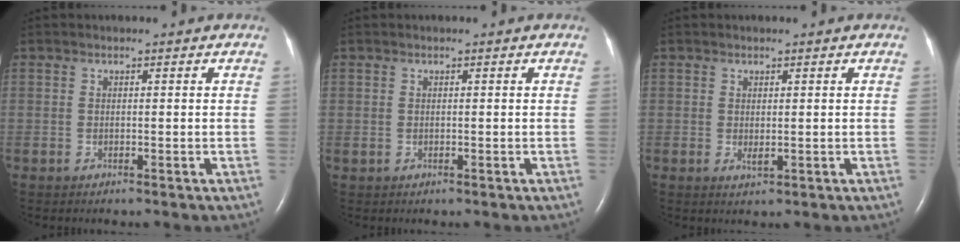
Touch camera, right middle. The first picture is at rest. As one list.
[{"total": 0.0}, {"total": 1.1, "force": [0.0, 0.5, 1.0], "torque": [-0.022, -0.005, 0.005]}]